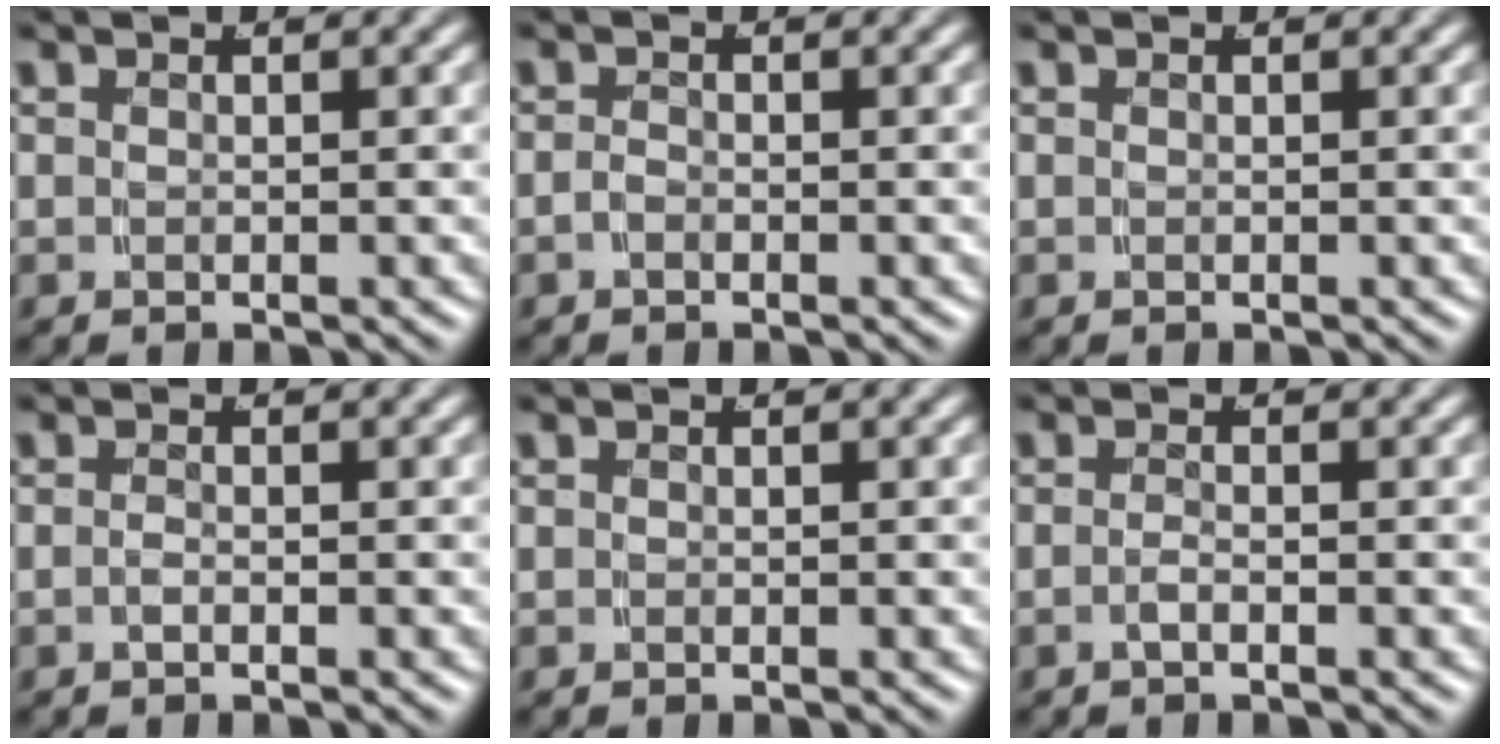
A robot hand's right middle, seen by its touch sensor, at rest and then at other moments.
{"total": 0.7, "force": [-0.6, 0.1, 0.3], "torque": [-0.009, -0.001, -0.014]}
{"total": 0.0}
{"total": 0.7, "force": [-0.5, -0.4, 0.3], "torque": [-0.006, 0.001, -0.010]}
{"total": 0.0}
{"total": 1.0, "force": [-0.8, -0.4, 0.6], "torque": [-0.011, 0.001, -0.017]}